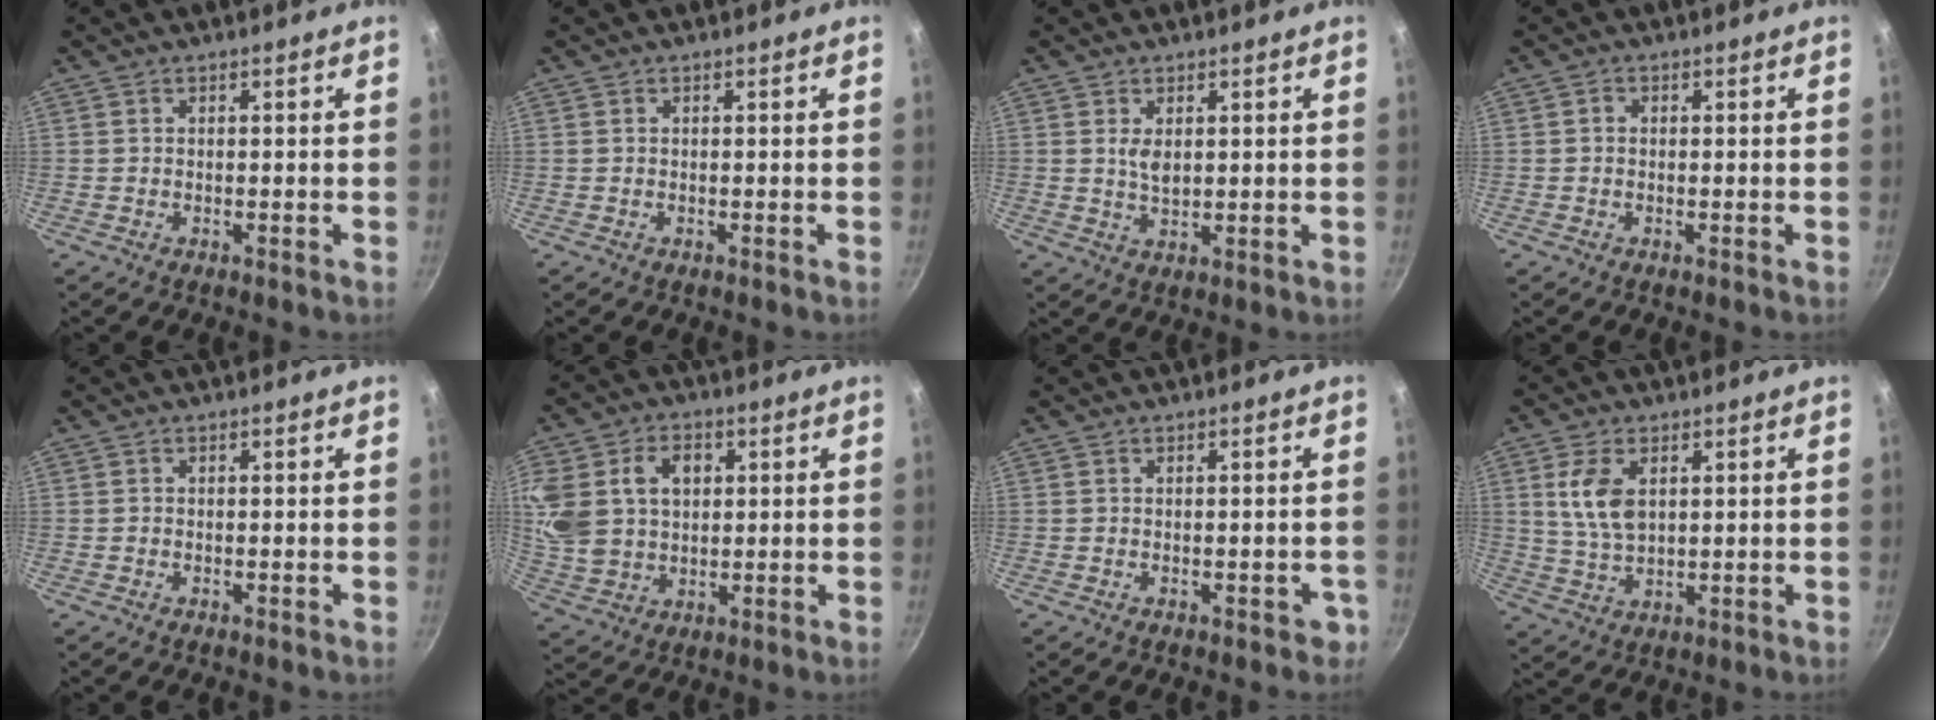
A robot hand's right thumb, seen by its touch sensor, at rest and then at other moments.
{"total": 0.0}
{"total": 3.6, "force": [1.1, 1.9, 2.8], "torque": [-0.047, -0.009, 0.023]}
{"total": 1.0, "force": [0.0, 0.8, 0.5], "torque": [-0.009, 0.006, 0.000]}
{"total": 0.0}
{"total": 16.8, "force": [4.1, 12.7, 10.2], "torque": [-0.211, 0.008, 0.083]}
{"total": 2.1, "force": [-0.9, 1.3, 1.5], "torque": [-0.001, 0.012, -0.007]}
{"total": 7.9, "force": [2.3, 4.6, 6.0], "torque": [-0.112, -0.013, 0.048]}